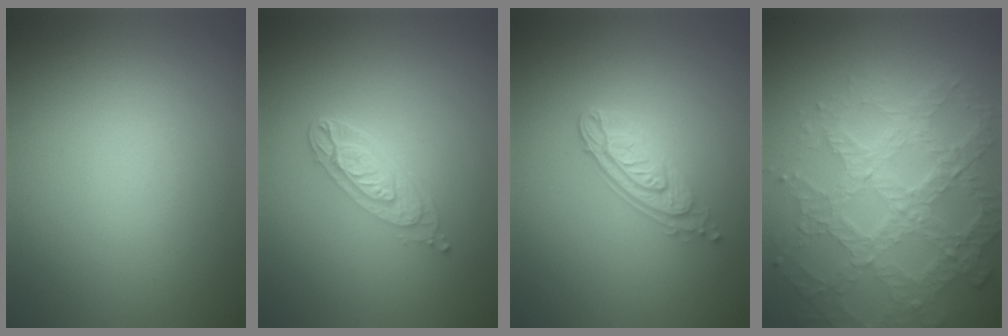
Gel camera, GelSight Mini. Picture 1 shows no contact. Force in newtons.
{"total": 3.7, "press": 2.8, "slide": 2.3}
{"total": 3.3, "press": 2.7, "slide": 1.9}
{"total": 7.8, "press": 6.1, "slide": 4.9}